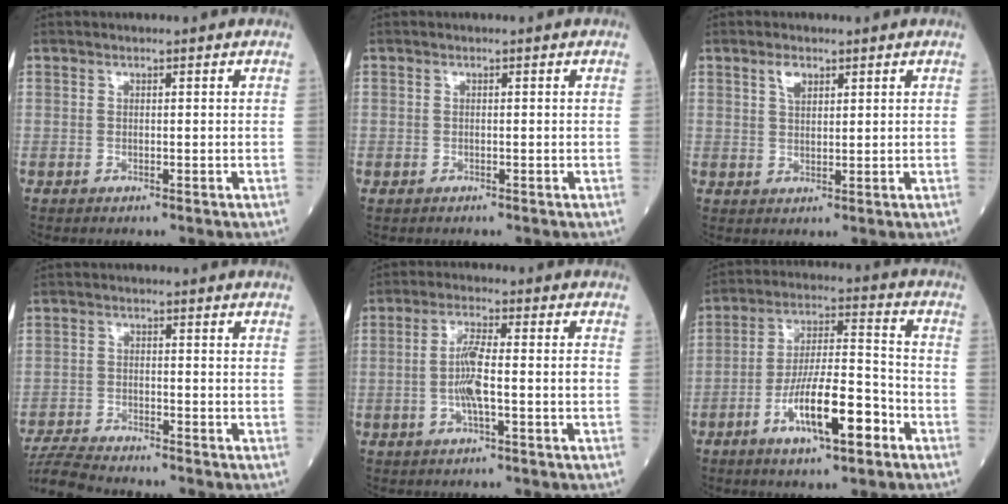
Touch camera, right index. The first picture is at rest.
{"total": 0.5, "force": [-0.4, 0.4, 0.0], "torque": [-0.006, 0.004, -0.010]}
{"total": 2.6, "force": [1.5, 1.2, 1.7], "torque": [-0.034, 0.003, 0.031]}
{"total": 8.3, "force": [-7.9, 0.2, 2.5], "torque": [-0.045, -0.016, -0.140]}
{"total": 6.3, "force": [-1.2, 0.7, 6.2], "torque": [-0.123, 0.008, -0.024]}
{"total": 12.8, "force": [-5.9, 2.5, 11.1], "torque": [-0.202, 0.003, -0.101]}